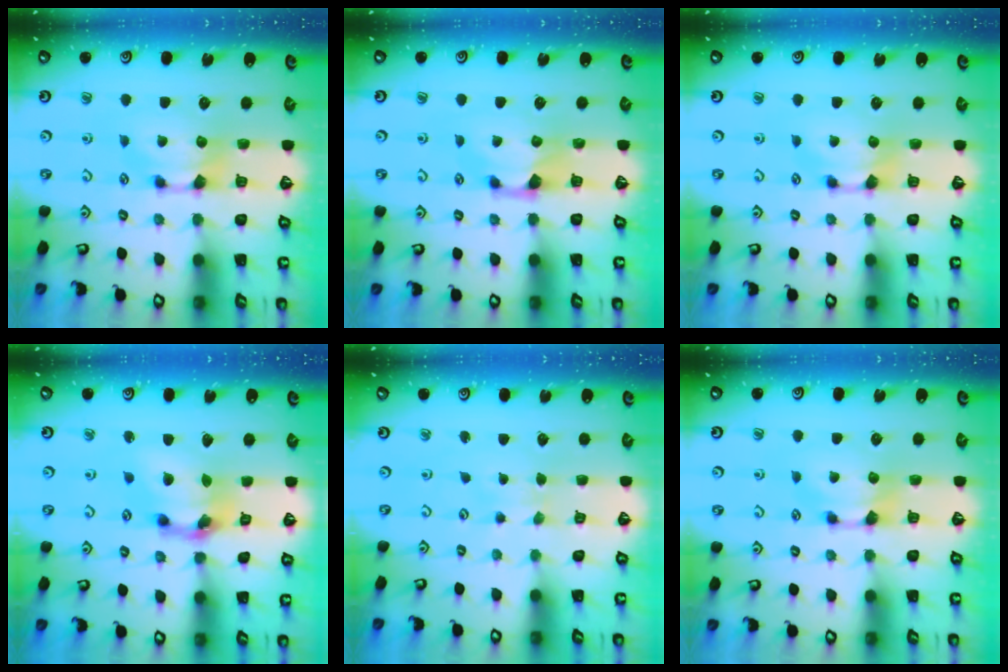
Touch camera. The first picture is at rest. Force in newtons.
{"total": 0.6, "press": 0.1, "slide": 0.6}
{"total": 0.0}
{"total": 6.5, "press": 6.1, "slide": 2.1}
{"total": 2.8, "press": 2.8, "slide": 0.2}
{"total": 0.0}